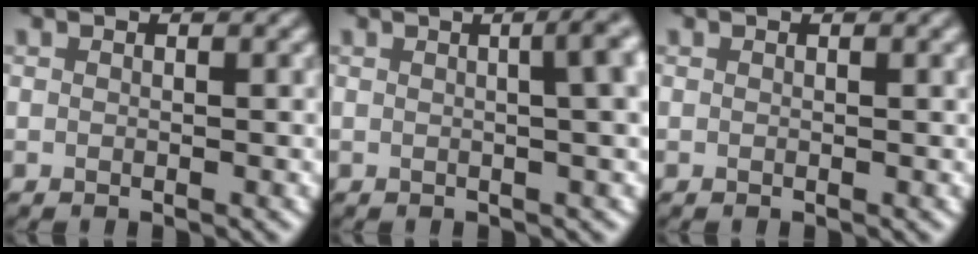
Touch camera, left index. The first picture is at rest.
{"total": 8.3, "force": [1.9, 4.0, 7.1], "torque": [-0.016, 0.052, -0.009]}
{"total": 0.7, "force": [0.3, 0.1, 0.6], "torque": [-0.004, 0.003, 0.004]}